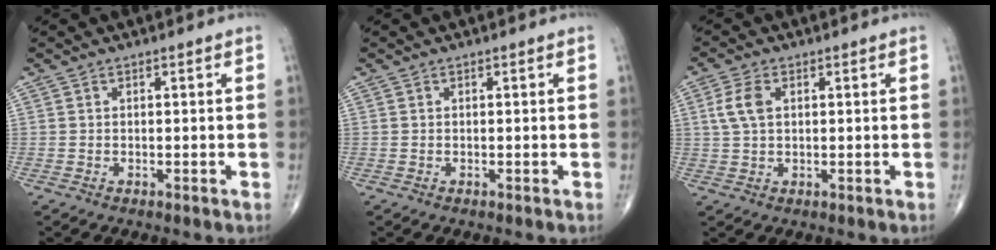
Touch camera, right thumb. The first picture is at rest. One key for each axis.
{"total": 0.0}
{"total": 4.7, "fx": 1.2, "fy": 2.7, "fz": 3.6, "tx": -0.085, "ty": 0.006, "tz": 0.022}